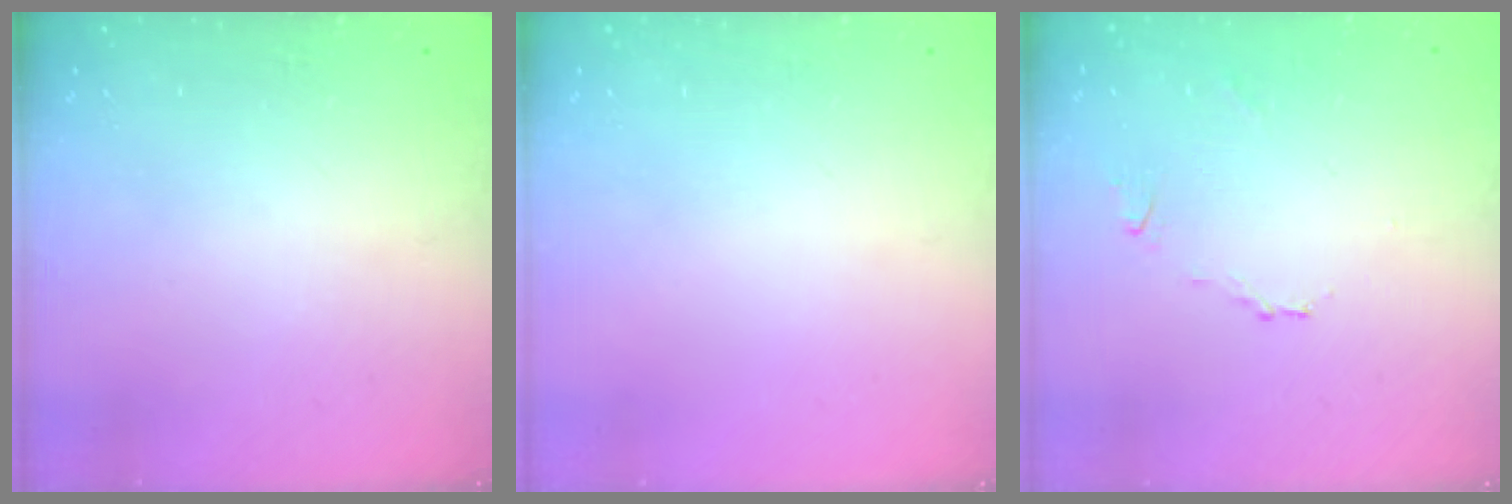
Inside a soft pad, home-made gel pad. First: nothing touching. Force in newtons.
{"total": 0.0}
{"total": 2.7, "press": 2.6, "slide": 0.6}